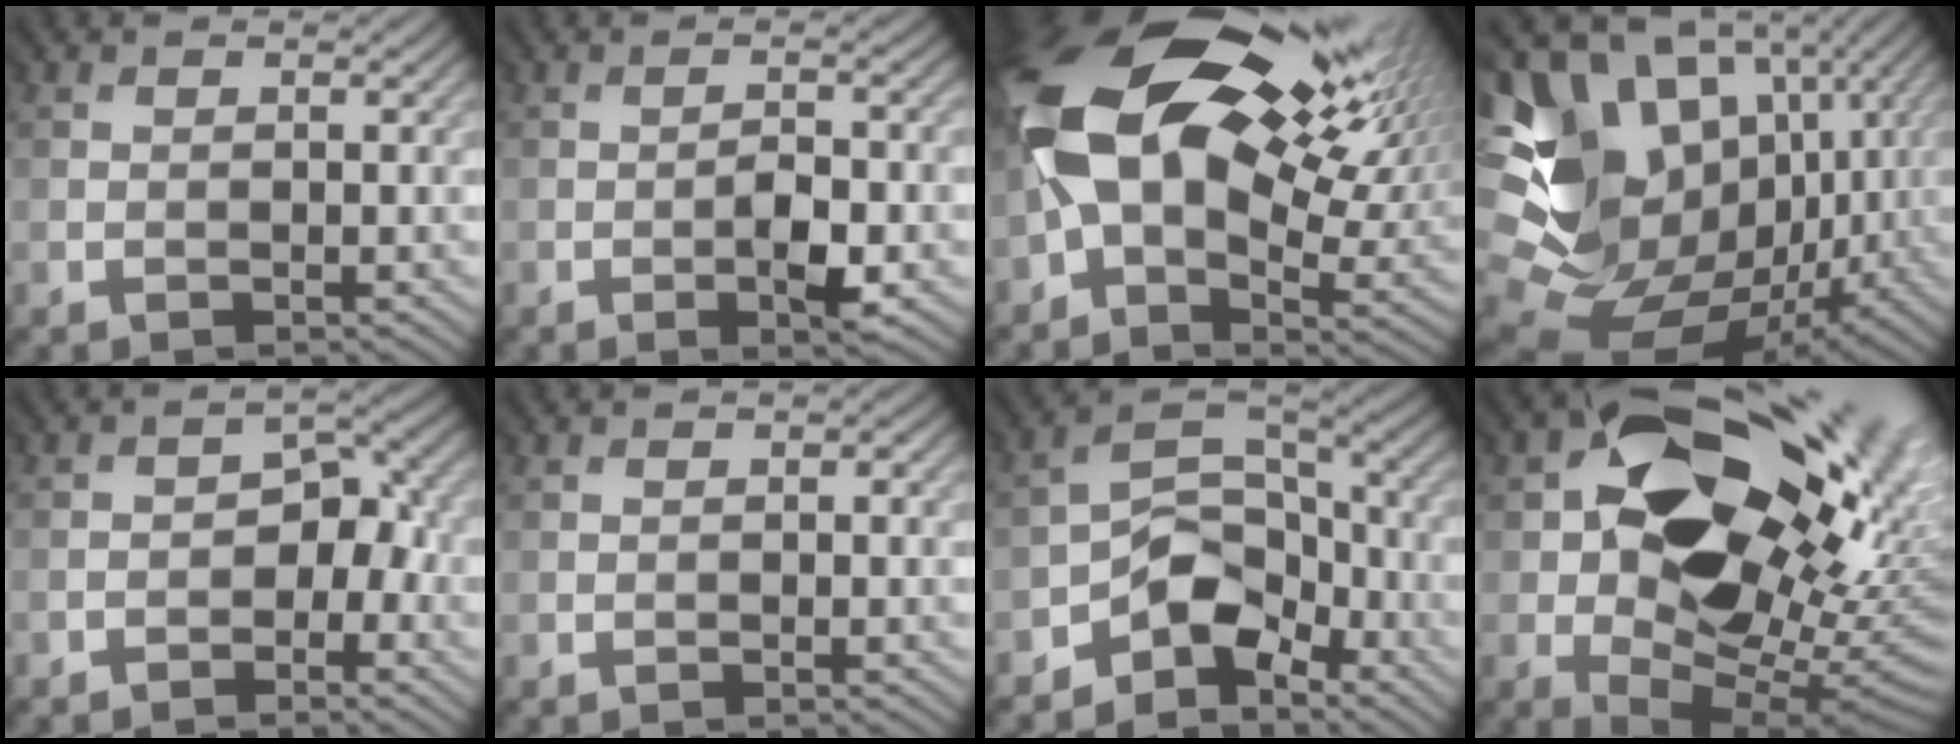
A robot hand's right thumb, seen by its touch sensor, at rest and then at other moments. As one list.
[{"total": 3.2, "force": [-1.4, 0.5, 2.8], "torque": [-0.058, -0.005, -0.021]}, {"total": 18.9, "force": [4.8, 10.9, 14.7], "torque": [-0.306, -0.001, 0.090]}, {"total": 18.3, "force": [1.3, 14.9, 10.5], "torque": [-0.245, -0.016, 0.063]}, {"total": 3.9, "force": [-1.9, 2.0, 2.7], "torque": [-0.035, 0.007, -0.036]}, {"total": 0.0}, {"total": 6.5, "force": [-4.6, 3.5, 2.8], "torque": [-0.034, 0.011, -0.101]}, {"total": 20.3, "force": [4.5, 12.6, 15.3], "torque": [-0.246, -0.012, 0.104]}]